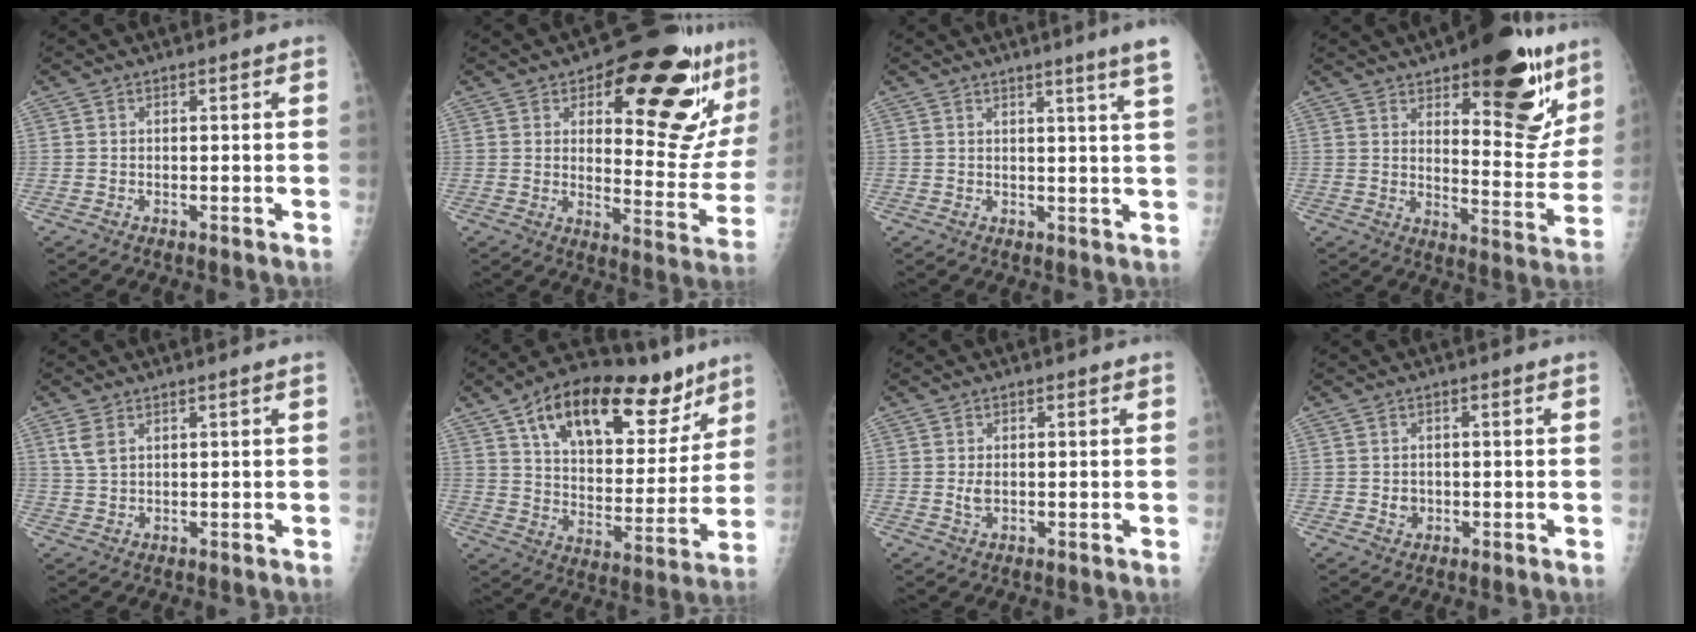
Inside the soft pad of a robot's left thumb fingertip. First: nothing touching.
{"total": 22.2, "force": [11.3, 8.9, 17.0], "torque": [-0.172, -0.052, 0.160]}
{"total": 6.0, "force": [4.1, -1.2, 4.3], "torque": [-0.057, -0.021, 0.043]}
{"total": 20.8, "force": [11.8, 8.1, 15.2], "torque": [-0.144, -0.067, 0.166]}
{"total": 3.2, "force": [1.8, 1.2, 2.4], "torque": [-0.055, 0.001, 0.046]}
{"total": 25.8, "force": [14.9, 12.8, 16.8], "torque": [-0.218, -0.028, 0.239]}
{"total": 1.9, "force": [0.2, 1.1, 1.5], "torque": [-0.026, -0.004, 0.007]}
{"total": 1.9, "force": [-0.2, 1.7, 0.9], "torque": [-0.006, 0.002, 0.003]}